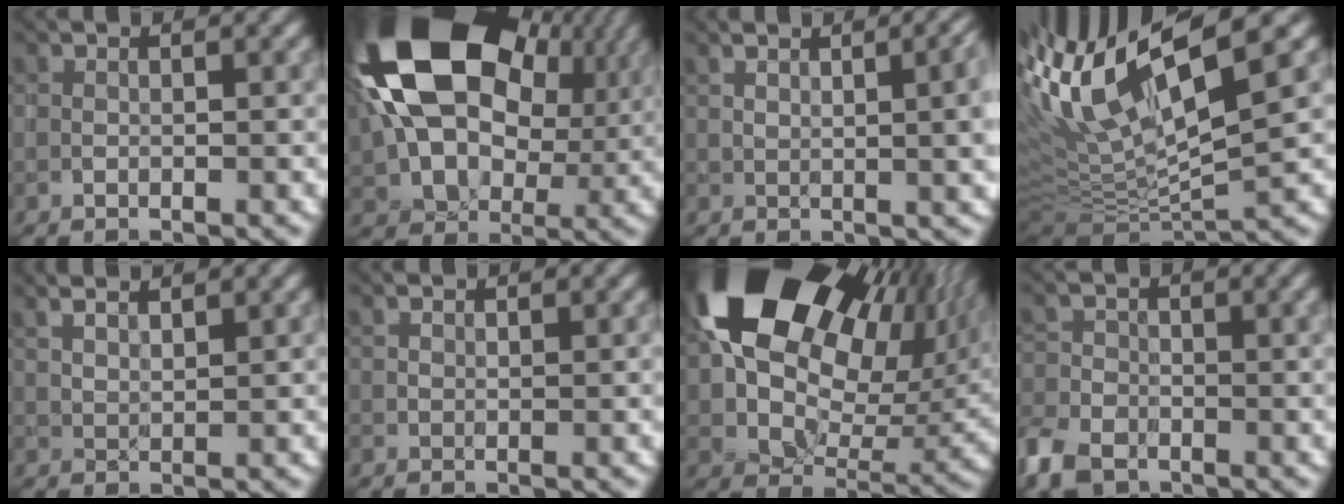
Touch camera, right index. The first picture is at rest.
{"total": 20.9, "force": [5.7, 14.2, 14.2], "torque": [-0.257, 0.017, 0.107]}
{"total": 7.0, "force": [1.9, 3.1, 6.0], "torque": [-0.039, 0.019, 0.033]}
{"total": 13.7, "force": [4.7, 3.8, 12.3], "torque": [-0.236, 0.014, 0.095]}
{"total": 2.9, "force": [2.4, 0.7, 1.3], "torque": [-0.027, 0.013, 0.029]}
{"total": 0.6, "force": [0.6, 0.1, 0.0], "torque": [-0.003, 0.000, 0.010]}
{"total": 20.6, "force": [8.0, 13.7, 13.1], "torque": [-0.192, 0.014, 0.153]}
{"total": 5.6, "force": [-3.5, 3.0, 3.1], "torque": [-0.074, -0.017, -0.080]}